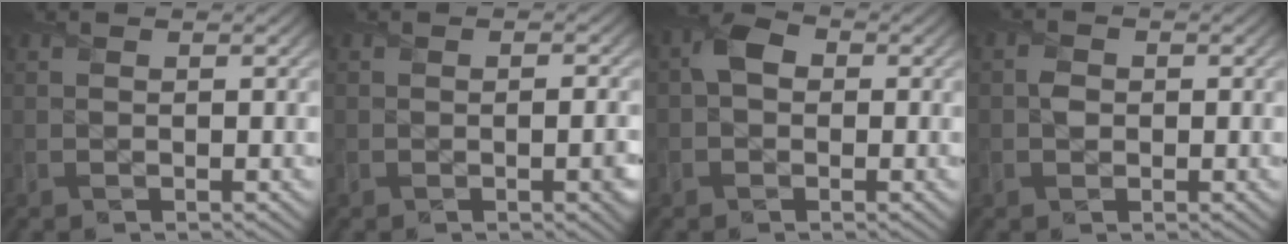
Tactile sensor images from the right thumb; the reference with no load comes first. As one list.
[{"total": 1.7, "force": [-0.3, 0.4, 1.6], "torque": [-0.020, 0.001, -0.003]}, {"total": 3.0, "force": [-0.1, 2.4, 1.7], "torque": [-0.036, 0.007, -0.013]}, {"total": 1.3, "force": [-0.2, 1.2, 0.5], "torque": [-0.012, -0.001, -0.009]}]